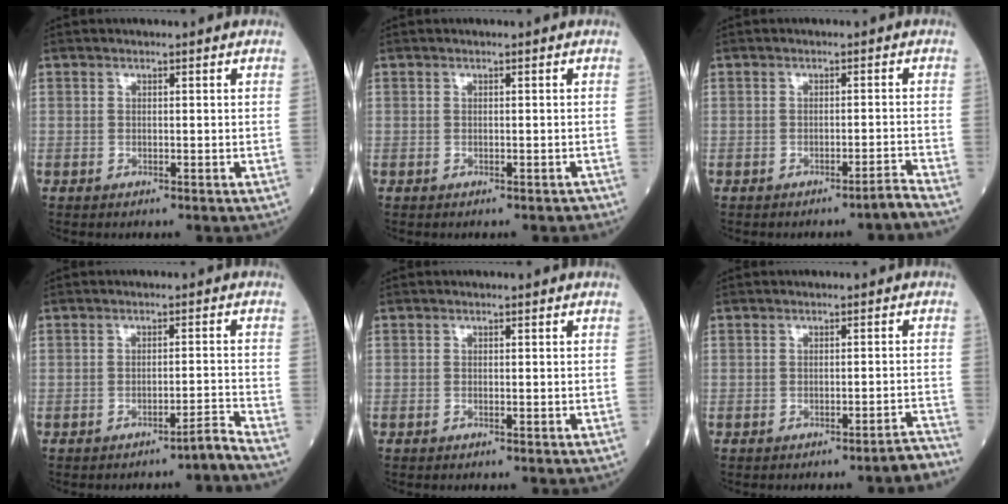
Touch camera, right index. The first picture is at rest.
{"total": 1.1, "force": [-0.9, 0.4, 0.4], "torque": [-0.006, -0.001, -0.011]}
{"total": 2.3, "force": [-2.0, -0.8, 0.9], "torque": [-0.008, 0.001, -0.032]}
{"total": 2.8, "force": [-2.5, -0.9, 1.0], "torque": [-0.008, -0.004, -0.040]}
{"total": 0.0}
{"total": 3.0, "force": [-2.7, -0.6, 1.1], "torque": [-0.004, 0.000, -0.036]}